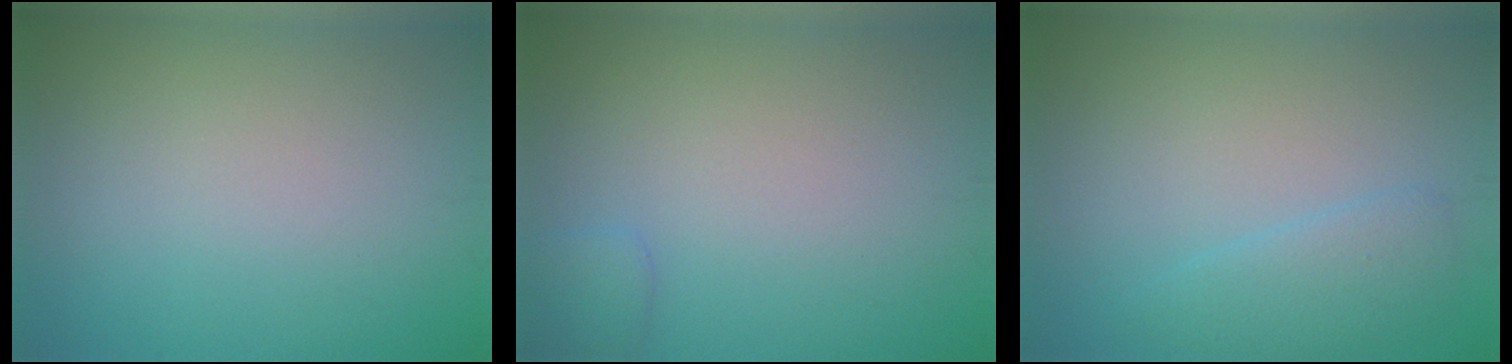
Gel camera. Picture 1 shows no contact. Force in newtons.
{"total": 1.3, "press": 1.3, "slide": 0.1}
{"total": 2.3, "press": 2.3, "slide": 0.0}